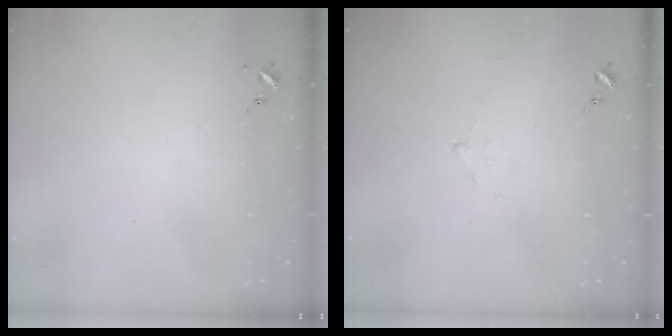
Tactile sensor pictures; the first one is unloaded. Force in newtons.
{"total": 4.9, "press": 4.8, "slide": 0.6}